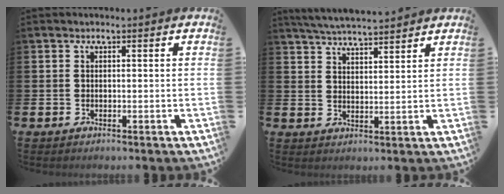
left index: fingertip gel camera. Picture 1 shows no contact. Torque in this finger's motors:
{"motor_torque": [-0.11, -0.71, 0.69, 0.21]}